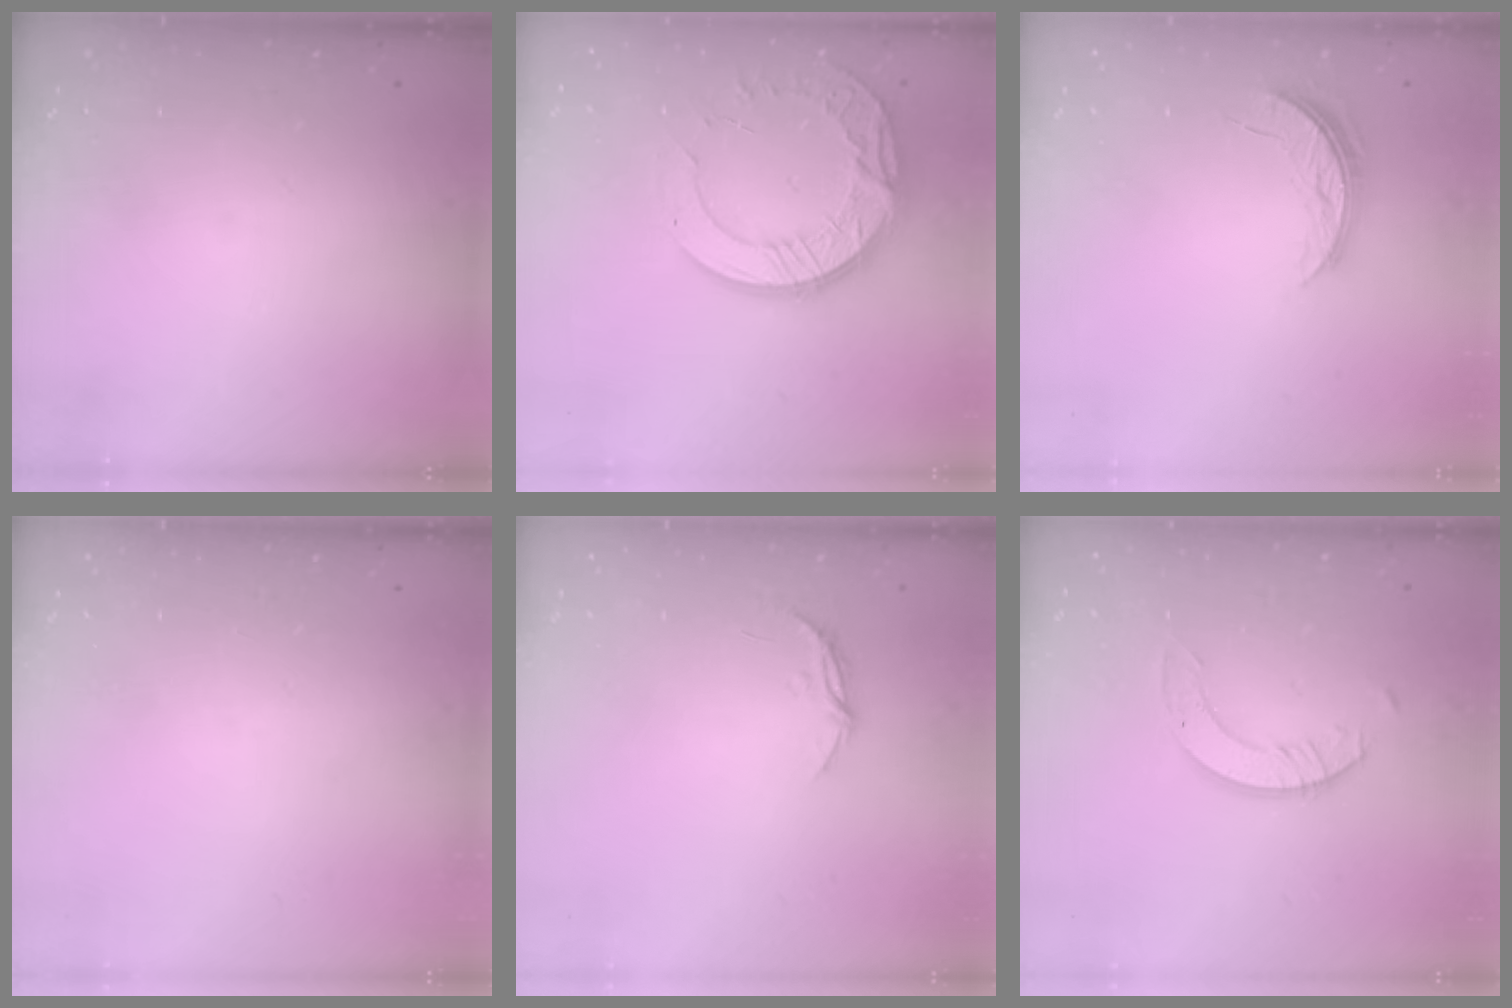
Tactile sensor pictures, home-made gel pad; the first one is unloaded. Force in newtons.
{"total": 15.4, "press": 15.3, "slide": 1.6}
{"total": 5.1, "press": 5.1, "slide": 0.4}
{"total": 0.0}
{"total": 4.9, "press": 4.9, "slide": 0.3}
{"total": 3.7, "press": 3.7, "slide": 0.3}